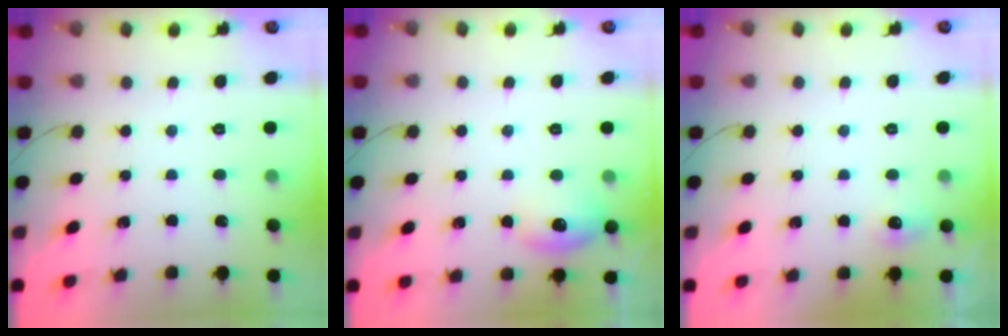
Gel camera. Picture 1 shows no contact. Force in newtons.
{"total": 8.6, "press": 8.5, "slide": 1.3}
{"total": 12.3, "press": 5.1, "slide": 11.2}